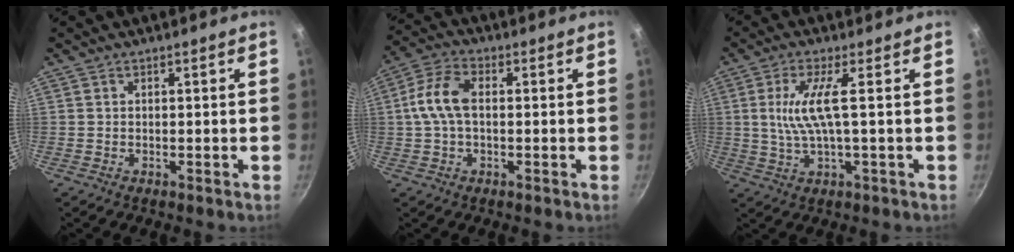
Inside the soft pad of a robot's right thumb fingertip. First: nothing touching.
{"total": 8.5, "force": [0.4, 4.8, 7.0], "torque": [-0.145, 0.025, -0.003]}
{"total": 7.7, "force": [0.8, 1.1, 7.6], "torque": [-0.169, 0.000, 0.022]}